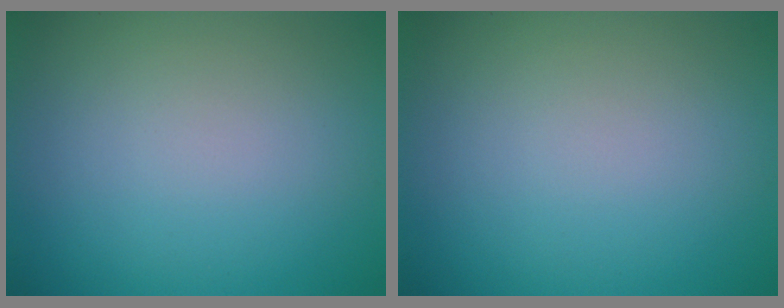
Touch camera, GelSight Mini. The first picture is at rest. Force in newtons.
{"total": 0.0}